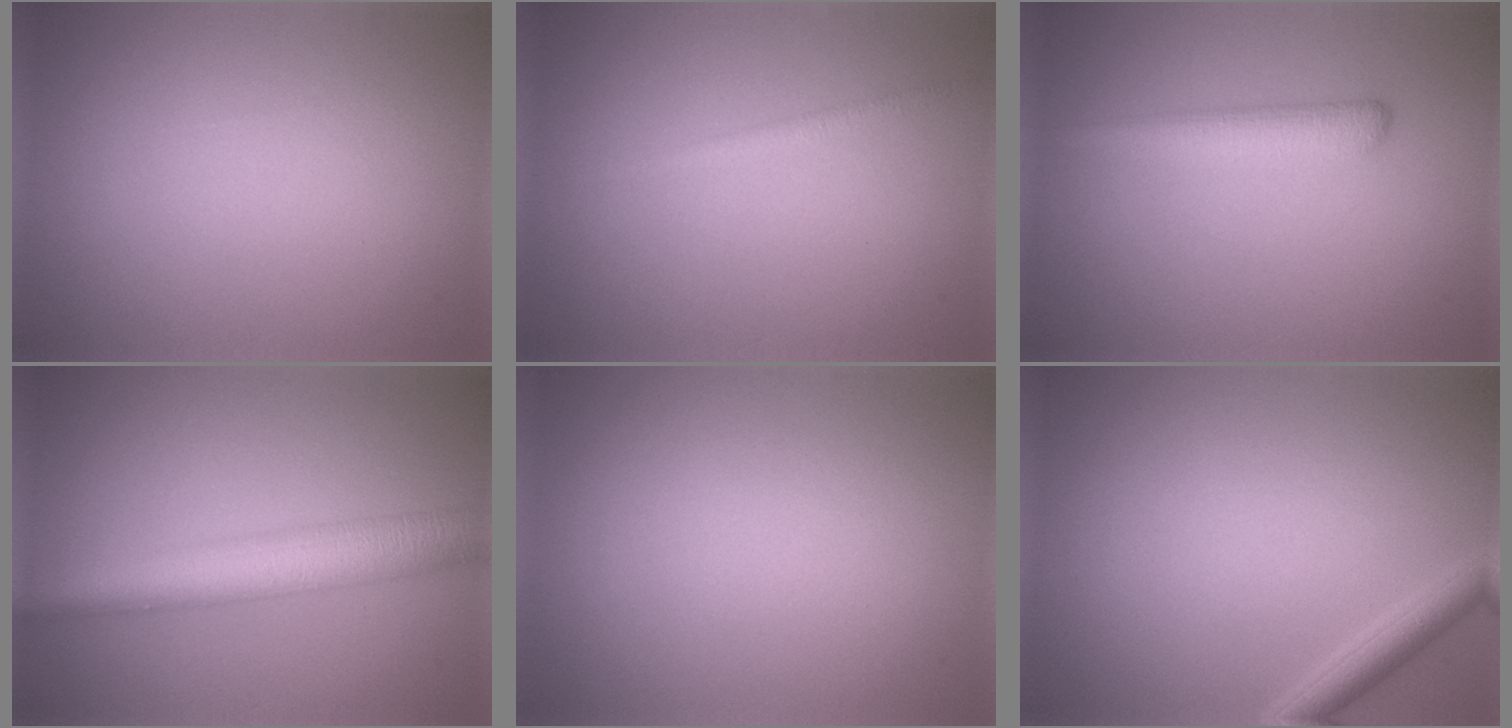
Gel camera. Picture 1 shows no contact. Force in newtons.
{"total": 1.1, "press": 1.1, "slide": 0.1}
{"total": 2.9, "press": 2.9, "slide": 0.1}
{"total": 6.3, "press": 6.3, "slide": 0.1}
{"total": 0.0}
{"total": 2.3, "press": 2.2, "slide": 0.2}